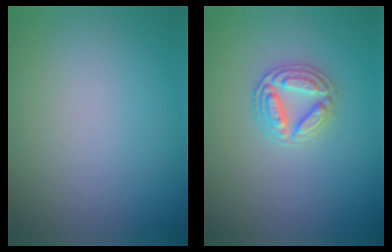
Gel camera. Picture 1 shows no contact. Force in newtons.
{"total": 3.1, "press": 3.0, "slide": 0.7}